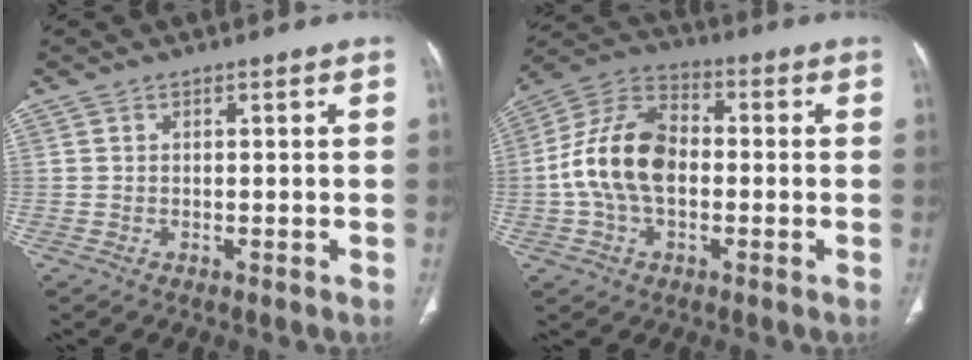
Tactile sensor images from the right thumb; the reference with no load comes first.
{"total": 14.2, "force": [-1.0, 9.0, 10.9], "torque": [-0.206, 0.035, -0.026]}